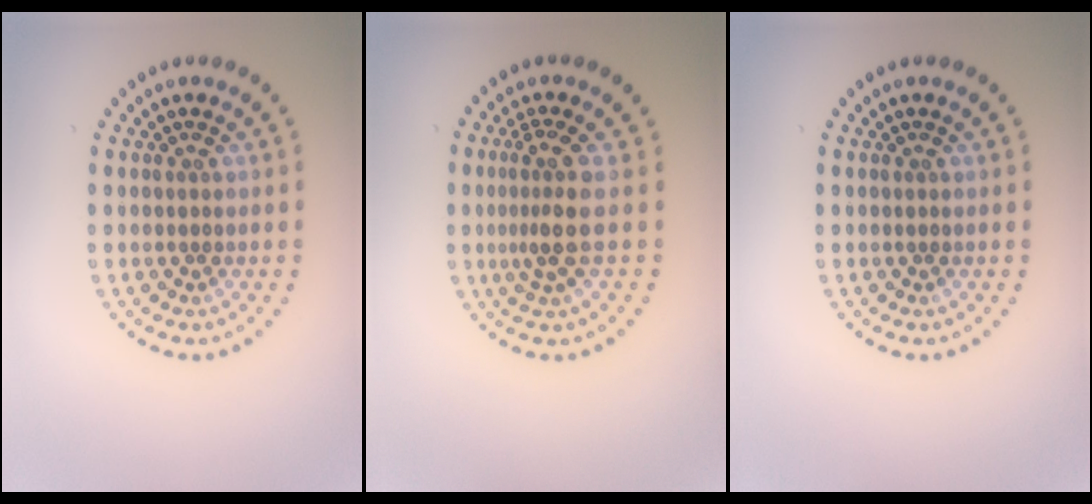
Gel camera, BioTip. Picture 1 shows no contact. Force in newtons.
{"total": 3.0, "press": 2.1, "slide": 2.1}
{"total": 0.0}